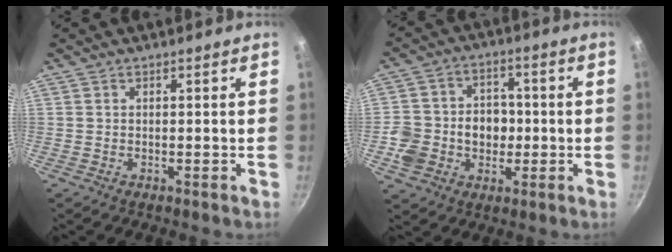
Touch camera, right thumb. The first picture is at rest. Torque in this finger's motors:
{"motor_torque": [1.37, 1.33, 1.09, -0.47, 0.06]}